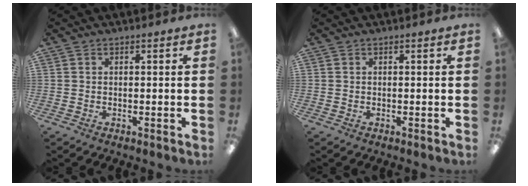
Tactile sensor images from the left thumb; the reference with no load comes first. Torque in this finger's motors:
{"motor_torque": [0.00, 0.00, 0.05, -0.05, 0.00]}